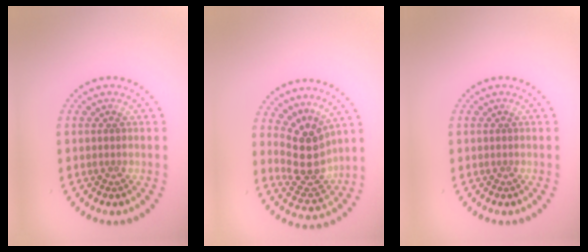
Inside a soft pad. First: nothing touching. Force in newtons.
{"total": 4.2, "press": 3.6, "slide": 2.1}
{"total": 0.0}